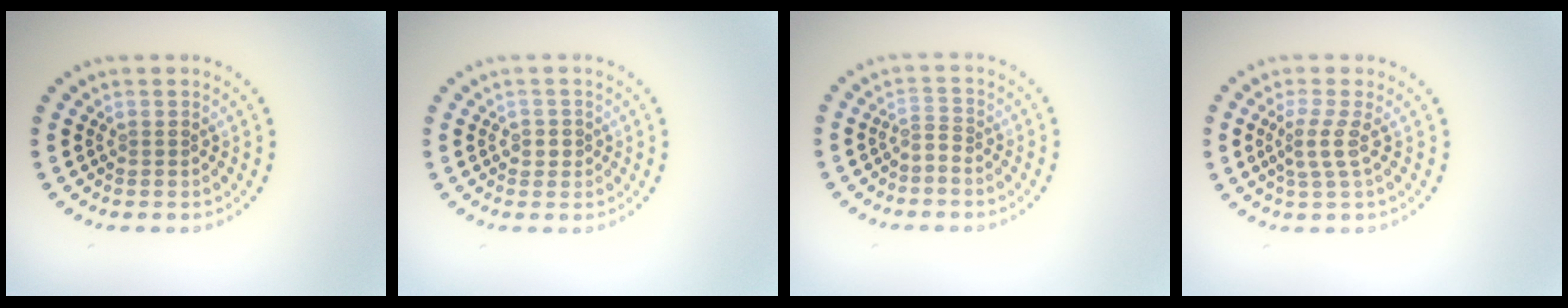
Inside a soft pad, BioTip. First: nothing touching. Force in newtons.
{"total": 1.2, "press": 1.1, "slide": 0.5}
{"total": 1.1, "press": 0.5, "slide": 1.0}
{"total": 2.1, "press": 1.6, "slide": 1.4}